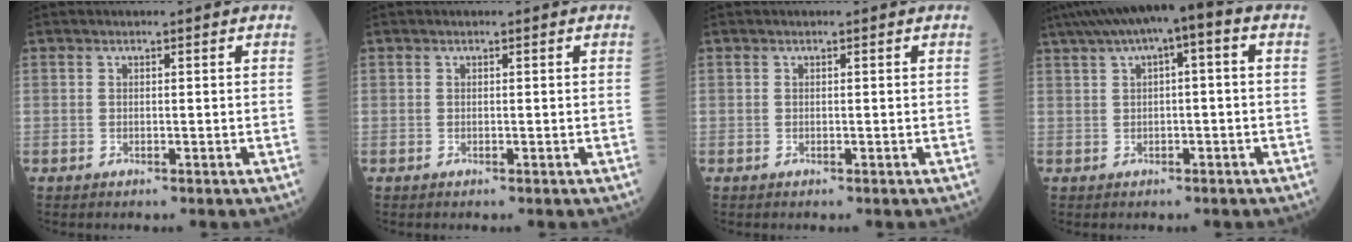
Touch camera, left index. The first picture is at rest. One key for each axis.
{"total": 0.0}
{"total": 0.0}
{"total": 8.8, "fx": 3.5, "fy": 1.6, "fz": 7.9, "tx": -0.137, "ty": 0.043, "tz": 0.050}